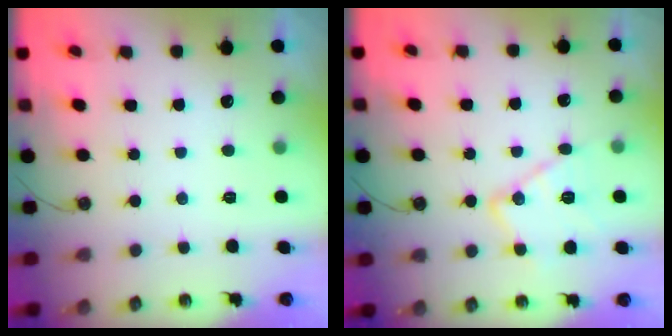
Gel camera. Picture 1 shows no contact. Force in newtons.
{"total": 12.1, "press": 12.1, "slide": 1.1}